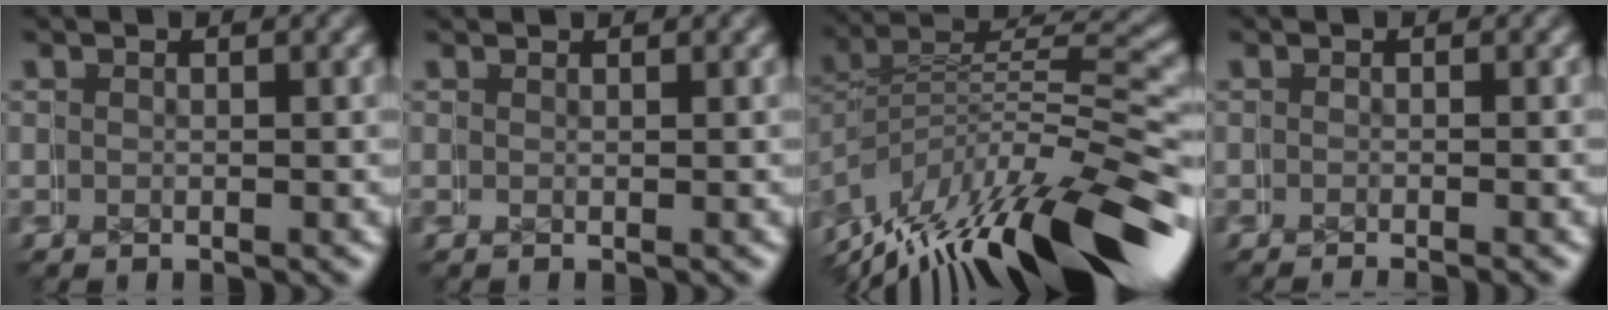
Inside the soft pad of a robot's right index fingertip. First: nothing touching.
{"total": 0.6, "force": [0.4, -0.3, -0.2], "torque": [0.005, -0.001, 0.009]}
{"total": 11.6, "force": [-4.7, 5.1, 9.4], "torque": [-0.164, -0.018, -0.056]}
{"total": 1.7, "force": [-1.5, 0.3, 0.7], "torque": [-0.003, 0.000, -0.024]}